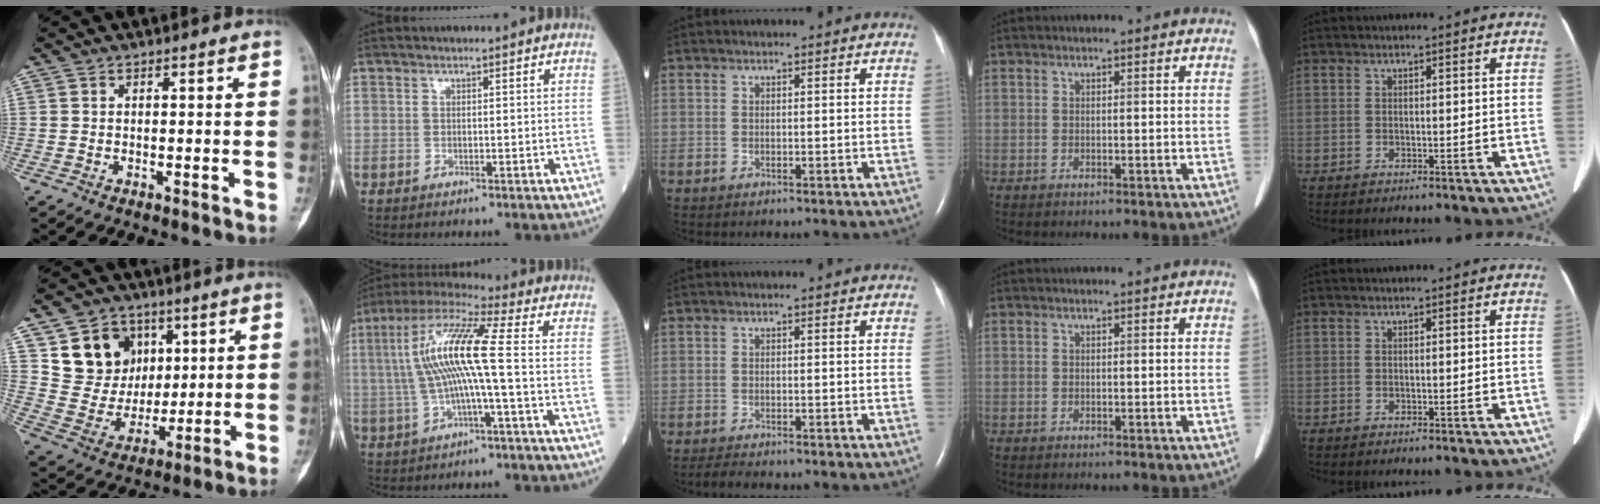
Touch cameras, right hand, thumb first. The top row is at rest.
{"thumb": {"total": 14.7, "force": [6.1, 12.2, 5.7], "torque": [-0.056, -0.019, 0.121]}, "index": {"total": 11.9, "force": [0.1, 0.2, 11.9], "torque": [-0.239, 0.026, -0.003]}, "middle": {"total": 1.8, "force": [-1.7, 0.2, 0.7], "torque": [-0.022, -0.008, -0.026]}}